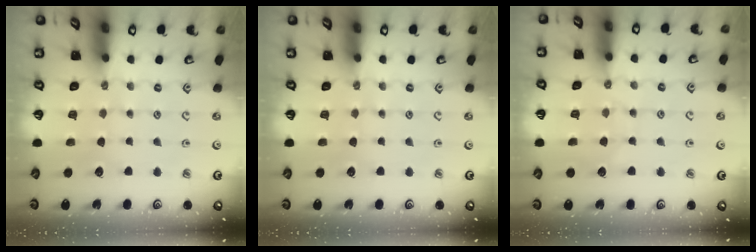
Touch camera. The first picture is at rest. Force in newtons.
{"total": 0.0}
{"total": 4.3, "press": 4.3, "slide": 0.5}